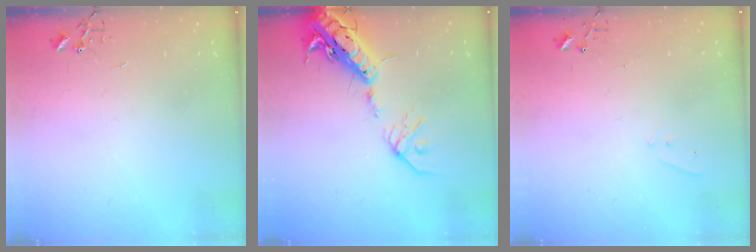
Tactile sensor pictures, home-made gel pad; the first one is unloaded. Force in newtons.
{"total": 18.7, "press": 18.3, "slide": 3.9}
{"total": 4.2, "press": 4.1, "slide": 0.6}